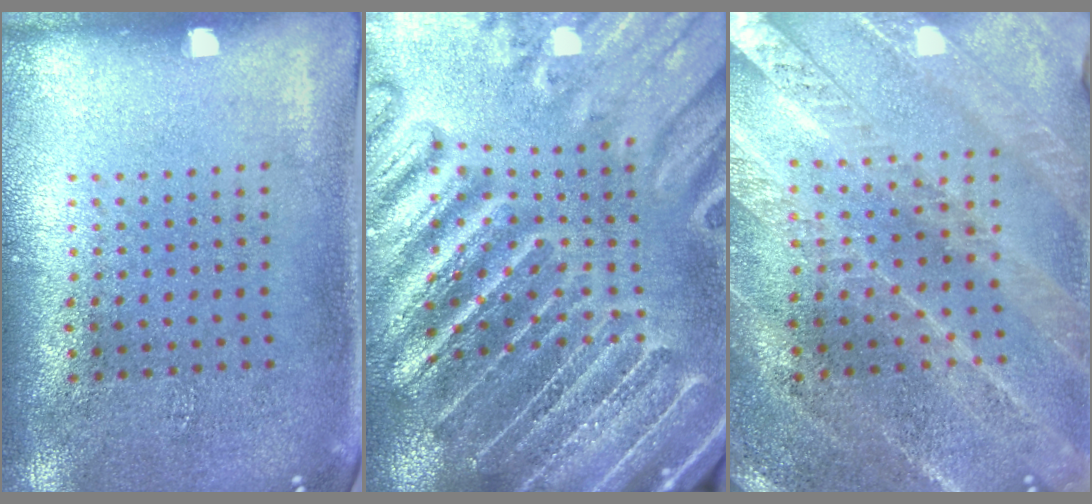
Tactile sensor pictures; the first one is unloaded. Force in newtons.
{"total": 4.4, "press": 4.1, "slide": 1.5}
{"total": 2.4, "press": 2.4, "slide": 0.4}